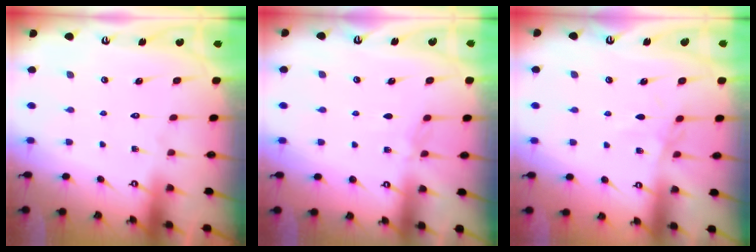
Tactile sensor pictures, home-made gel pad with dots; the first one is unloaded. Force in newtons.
{"total": 3.1, "press": 3.0, "slide": 0.5}
{"total": 2.4, "press": 2.3, "slide": 0.4}